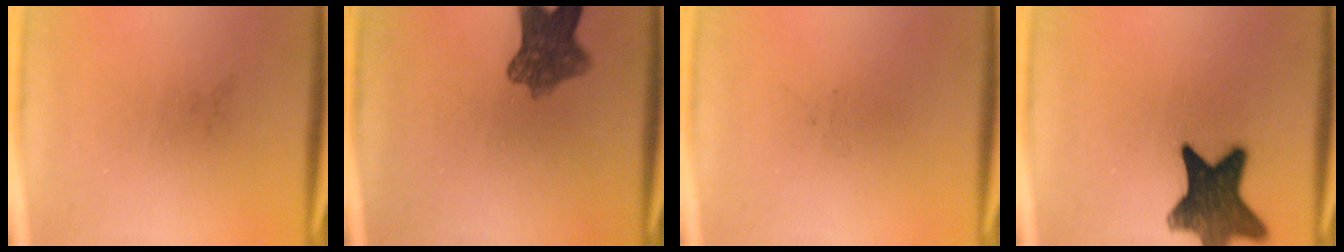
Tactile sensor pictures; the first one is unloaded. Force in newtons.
{"total": 7.3}
{"total": 0.0}
{"total": 14.6}